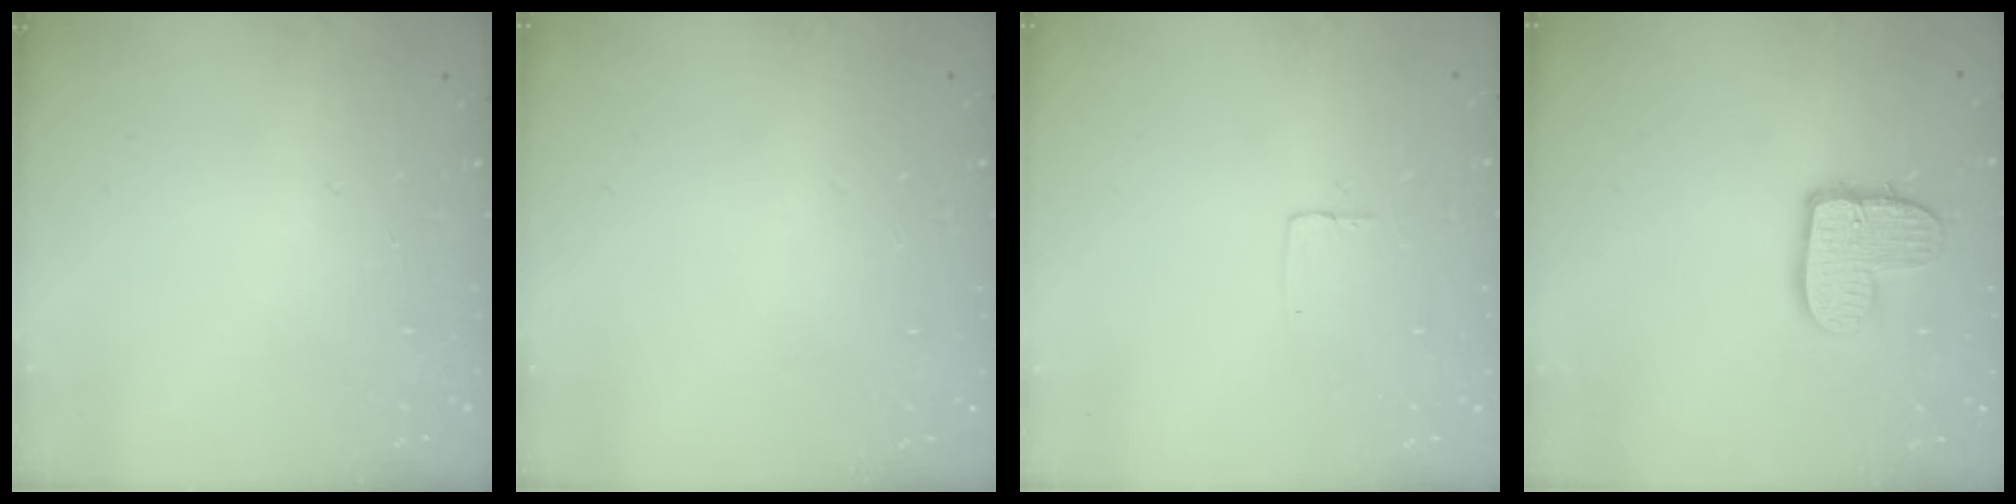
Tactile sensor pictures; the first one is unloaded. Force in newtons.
{"total": 0.0}
{"total": 2.5, "press": 2.5, "slide": 0.1}
{"total": 10.9, "press": 10.8, "slide": 0.7}